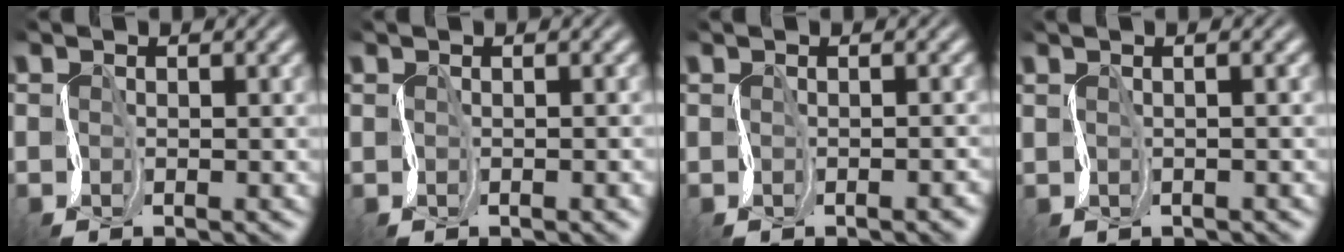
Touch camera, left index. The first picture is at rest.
{"total": 2.1, "force": [0.1, 1.0, 1.9], "torque": [-0.008, 0.007, 0.003]}
{"total": 2.3, "force": [-0.7, 1.1, 1.9], "torque": [-0.002, 0.010, 0.001]}
{"total": 2.4, "force": [1.4, 1.1, 1.6], "torque": [-0.013, 0.017, -0.001]}